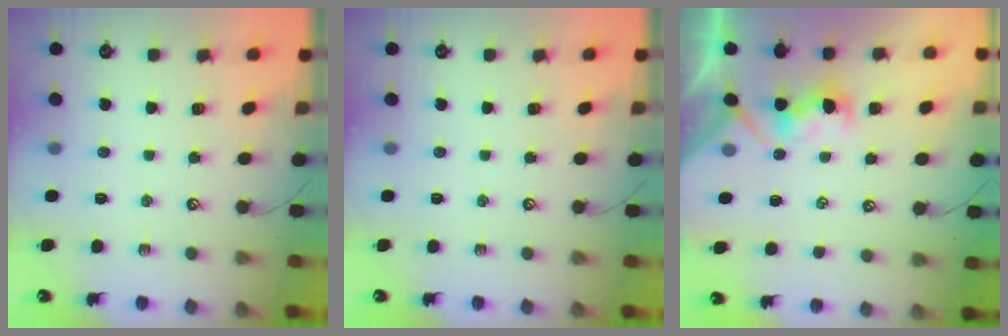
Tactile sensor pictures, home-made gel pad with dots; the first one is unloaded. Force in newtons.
{"total": 0.0}
{"total": 2.8, "press": 2.6, "slide": 0.9}